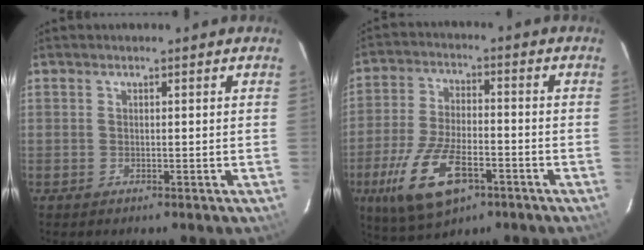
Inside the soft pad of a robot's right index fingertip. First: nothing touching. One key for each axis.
{"total": 14.6, "fx": -6.9, "fy": 6.3, "fz": 11.3, "tx": -0.244, "ty": -0.022, "tz": -0.121}